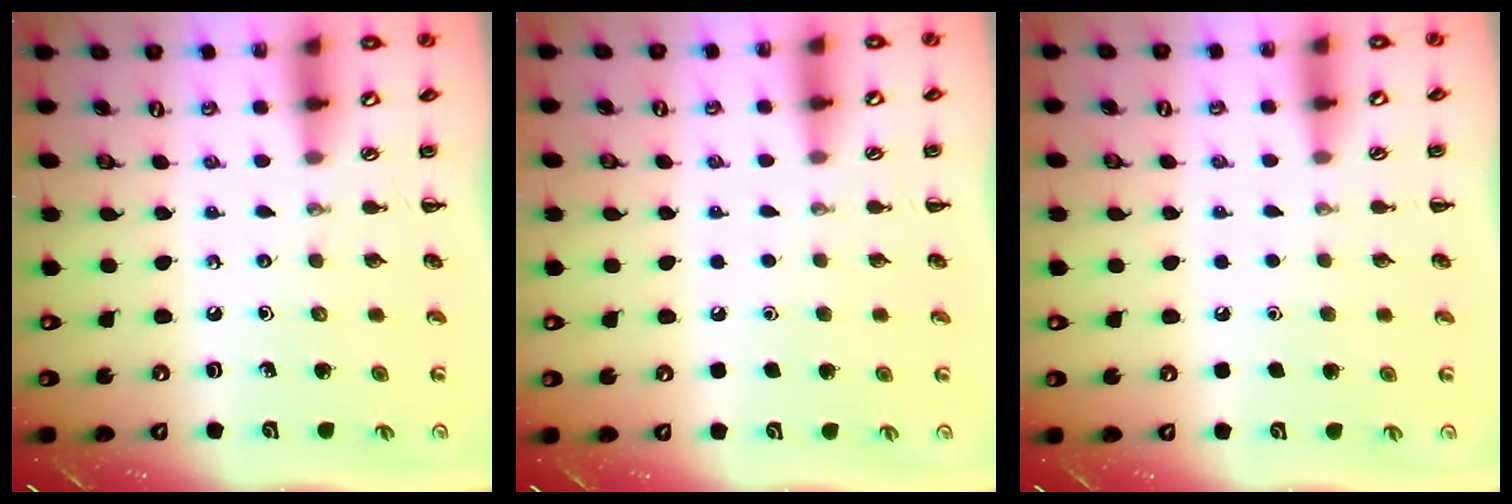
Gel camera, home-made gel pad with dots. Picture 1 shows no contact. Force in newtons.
{"total": 1.6, "press": 1.6, "slide": 0.1}
{"total": 1.6, "press": 1.6, "slide": 0.1}